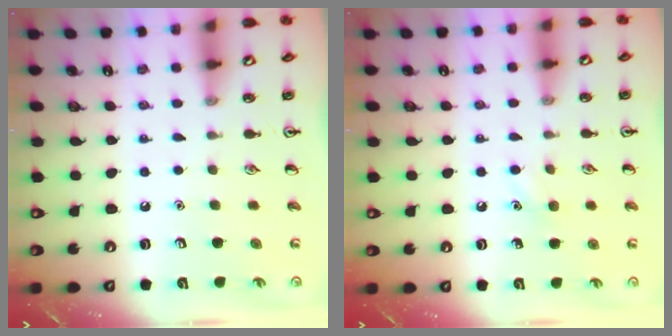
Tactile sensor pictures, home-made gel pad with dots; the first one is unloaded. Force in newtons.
{"total": 5.2, "press": 5.0, "slide": 1.6}